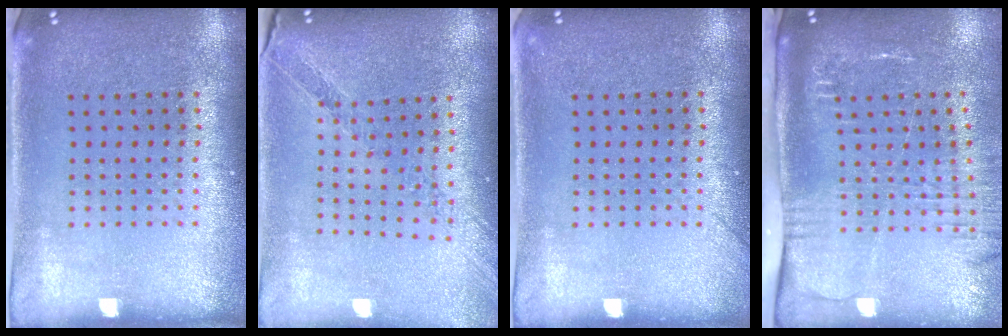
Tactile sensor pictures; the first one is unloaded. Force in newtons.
{"total": 0.6, "press": 0.6, "slide": 0.1}
{"total": 0.8, "press": 0.8, "slide": 0.1}
{"total": 2.6, "press": 2.0, "slide": 1.7}